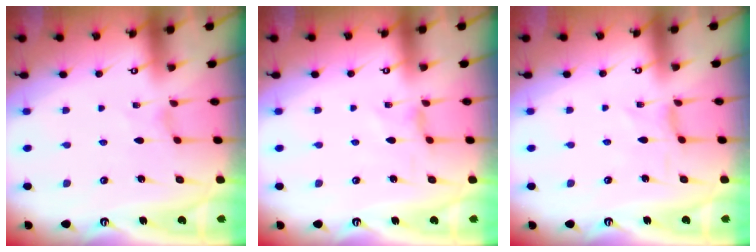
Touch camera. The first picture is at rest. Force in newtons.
{"total": 1.1, "press": 1.0, "slide": 0.4}
{"total": 0.0}